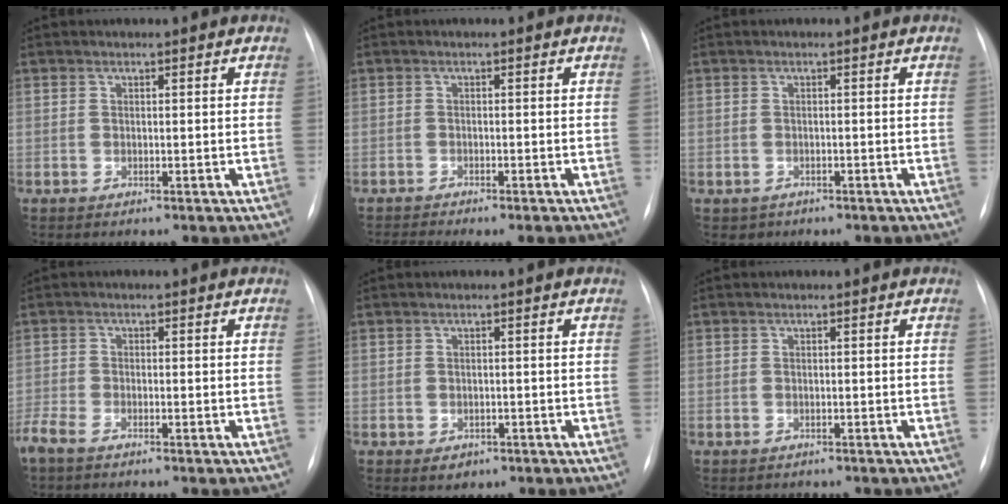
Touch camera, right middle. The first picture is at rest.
{"total": 6.2, "force": [-5.5, 0.5, 2.8], "torque": [-0.029, 0.001, -0.075]}
{"total": 1.5, "force": [-0.9, 1.2, 0.1], "torque": [-0.005, 0.004, -0.008]}
{"total": 4.5, "force": [-3.5, 1.1, 2.6], "torque": [-0.057, -0.011, -0.064]}
{"total": 1.7, "force": [-0.9, 1.3, 0.7], "torque": [-0.008, 0.002, -0.004]}
{"total": 1.3, "force": [-1.1, 0.6, 0.1], "torque": [-0.009, 0.000, -0.014]}